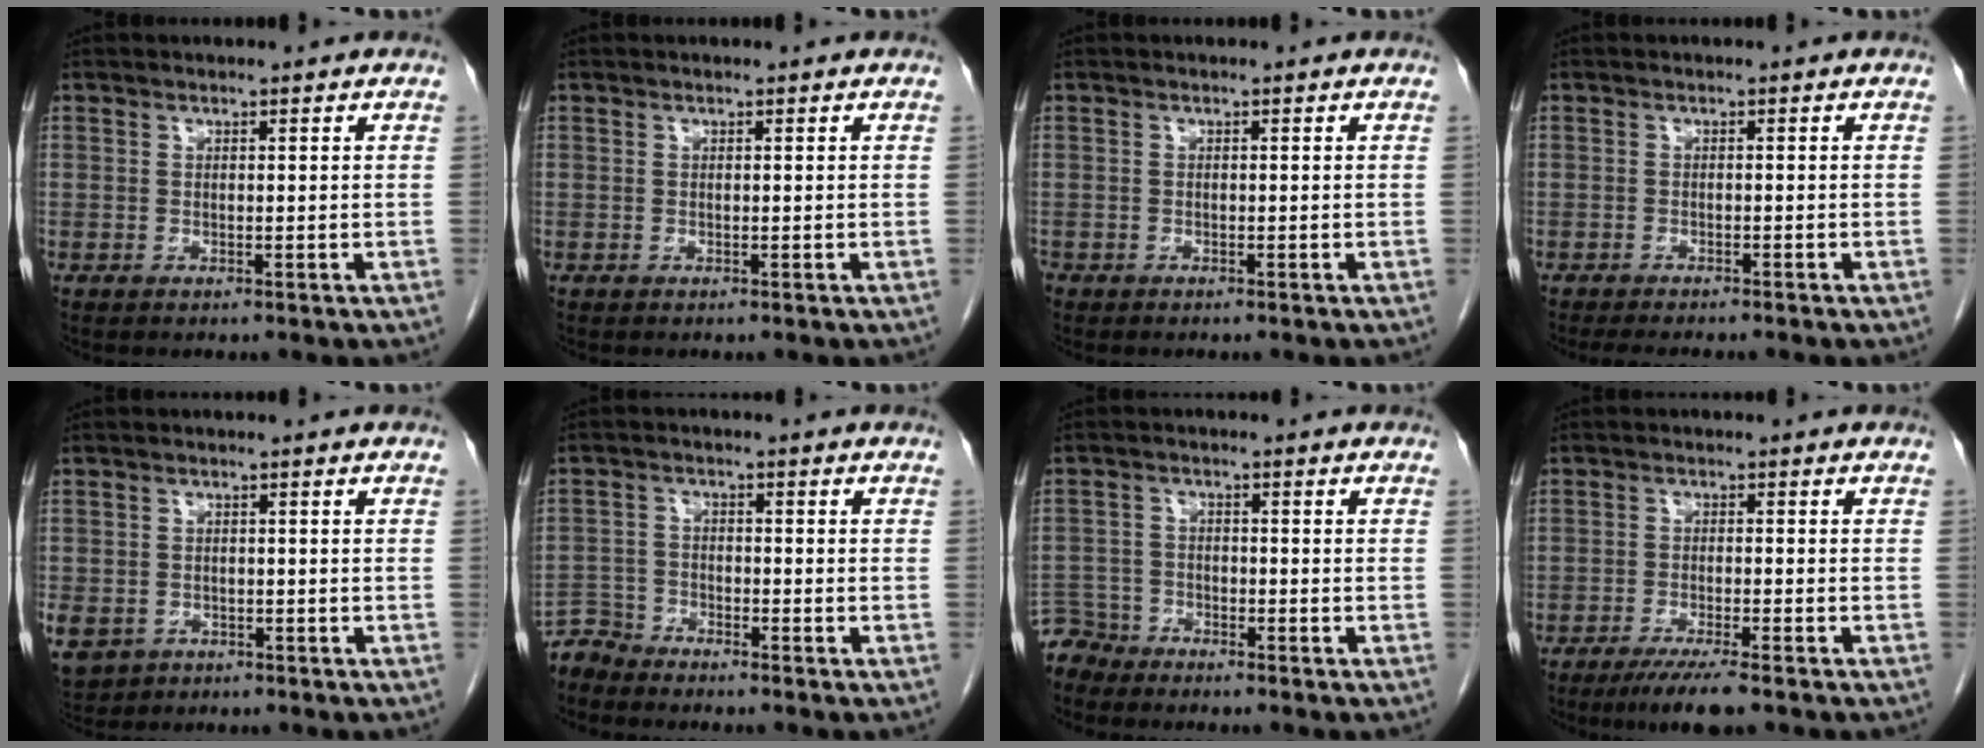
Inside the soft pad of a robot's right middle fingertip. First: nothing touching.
{"total": 0.0}
{"total": 0.7, "force": [-0.5, 0.5, 0.1], "torque": [-0.010, 0.001, -0.012]}
{"total": 5.6, "force": [-4.7, 0.7, 2.9], "torque": [-0.033, -0.009, -0.065]}
{"total": 11.2, "force": [-4.7, 9.3, 4.1], "torque": [-0.134, -0.006, -0.063]}
{"total": 3.8, "force": [-3.7, 0.4, -0.8], "torque": [0.018, -0.009, -0.074]}
{"total": 4.3, "force": [-4.0, 1.0, -1.0], "torque": [0.019, -0.006, -0.080]}
{"total": 6.0, "force": [-4.4, 0.2, 4.0], "torque": [-0.065, -0.014, -0.072]}